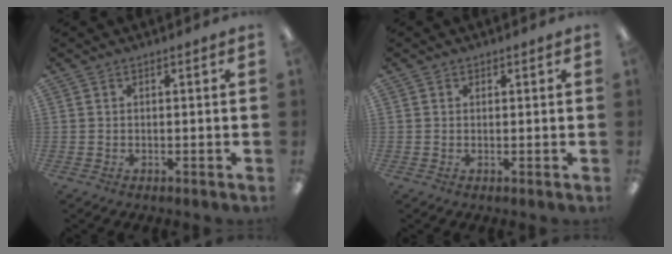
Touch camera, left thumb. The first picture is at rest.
{"total": 0.7, "force": [0.5, 0.6, 0.0], "torque": [0.000, 0.003, 0.009]}